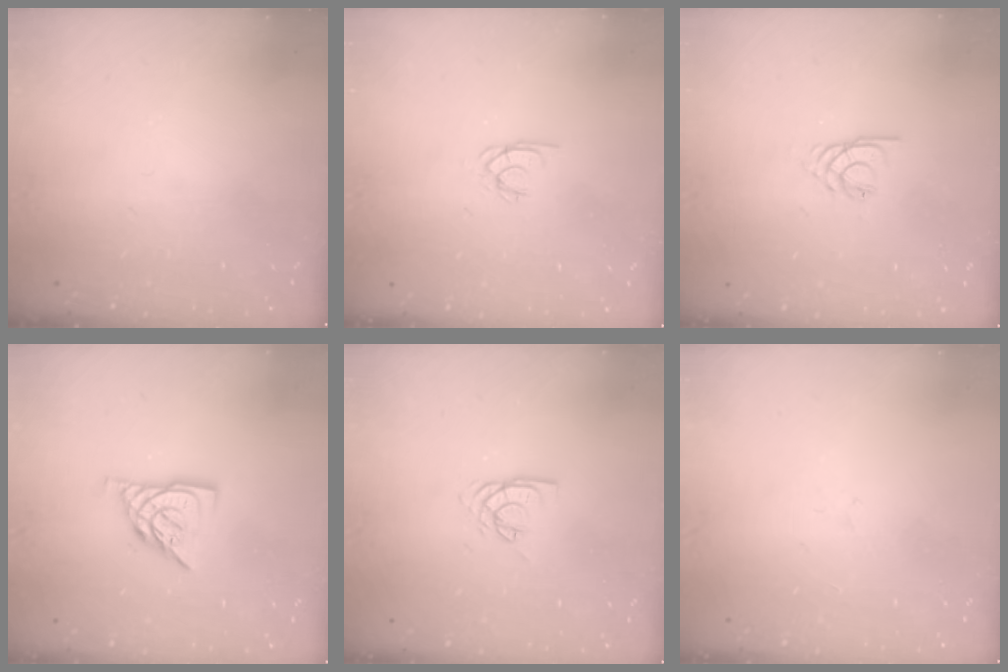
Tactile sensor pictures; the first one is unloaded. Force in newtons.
{"total": 1.7, "press": 1.7, "slide": 0.1}
{"total": 2.2, "press": 2.1, "slide": 0.4}
{"total": 8.3, "press": 8.2, "slide": 0.9}
{"total": 6.0, "press": 6.0, "slide": 0.5}
{"total": 0.0}